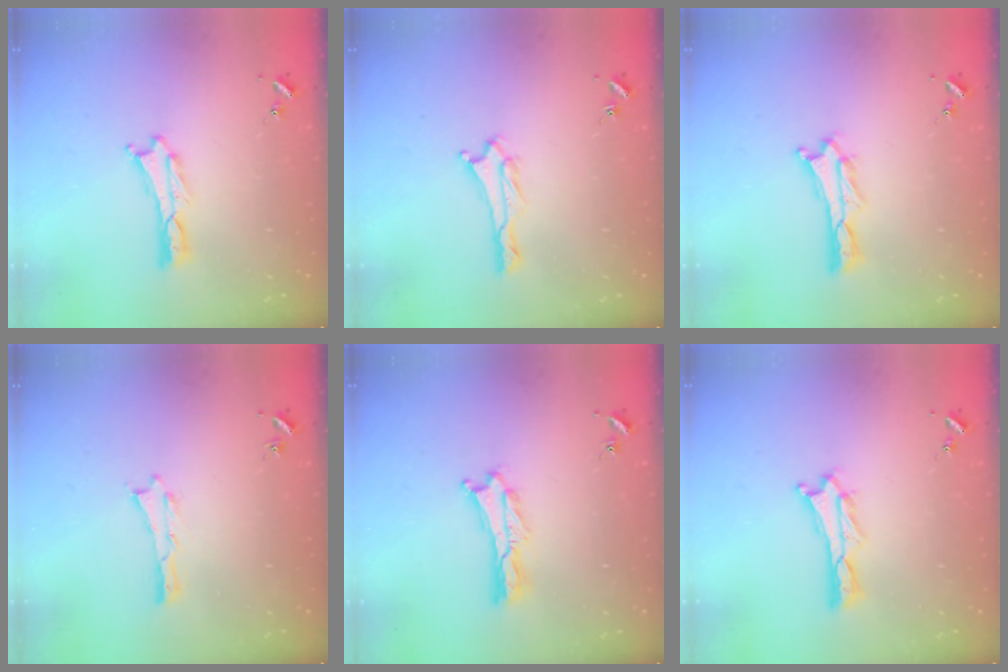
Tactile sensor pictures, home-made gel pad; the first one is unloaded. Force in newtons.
{"total": 1.4, "press": 1.4, "slide": 0.2}
{"total": 0.9, "press": 0.9, "slide": 0.2}
{"total": 0.0}
{"total": 0.7, "press": 0.6, "slide": 0.2}
{"total": 0.9, "press": 0.9, "slide": 0.2}